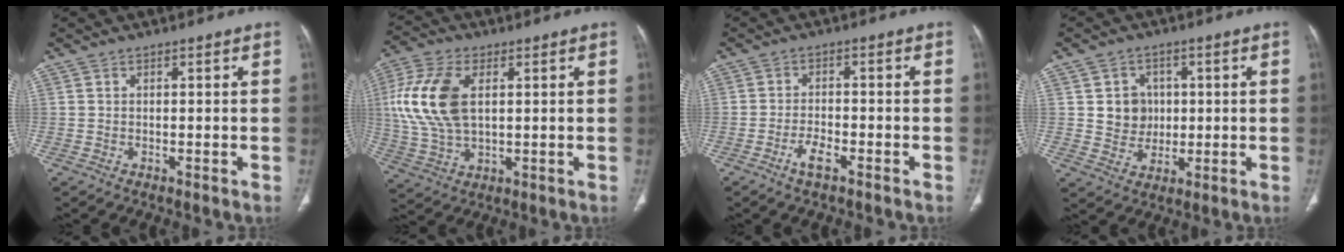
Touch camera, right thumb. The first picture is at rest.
{"total": 14.2, "force": [2.8, 8.1, 11.3], "torque": [-0.251, 0.003, 0.055]}
{"total": 3.7, "force": [-2.3, 1.2, 2.7], "torque": [-0.055, 0.015, -0.043]}
{"total": 6.5, "force": [0.9, 6.0, 2.3], "torque": [-0.004, 0.001, 0.019]}